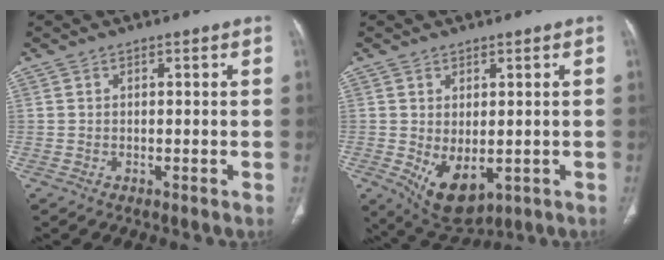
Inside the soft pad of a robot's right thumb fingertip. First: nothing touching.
{"total": 8.4, "force": [-1.6, 4.7, 6.7], "torque": [-0.099, -0.009, 0.000]}